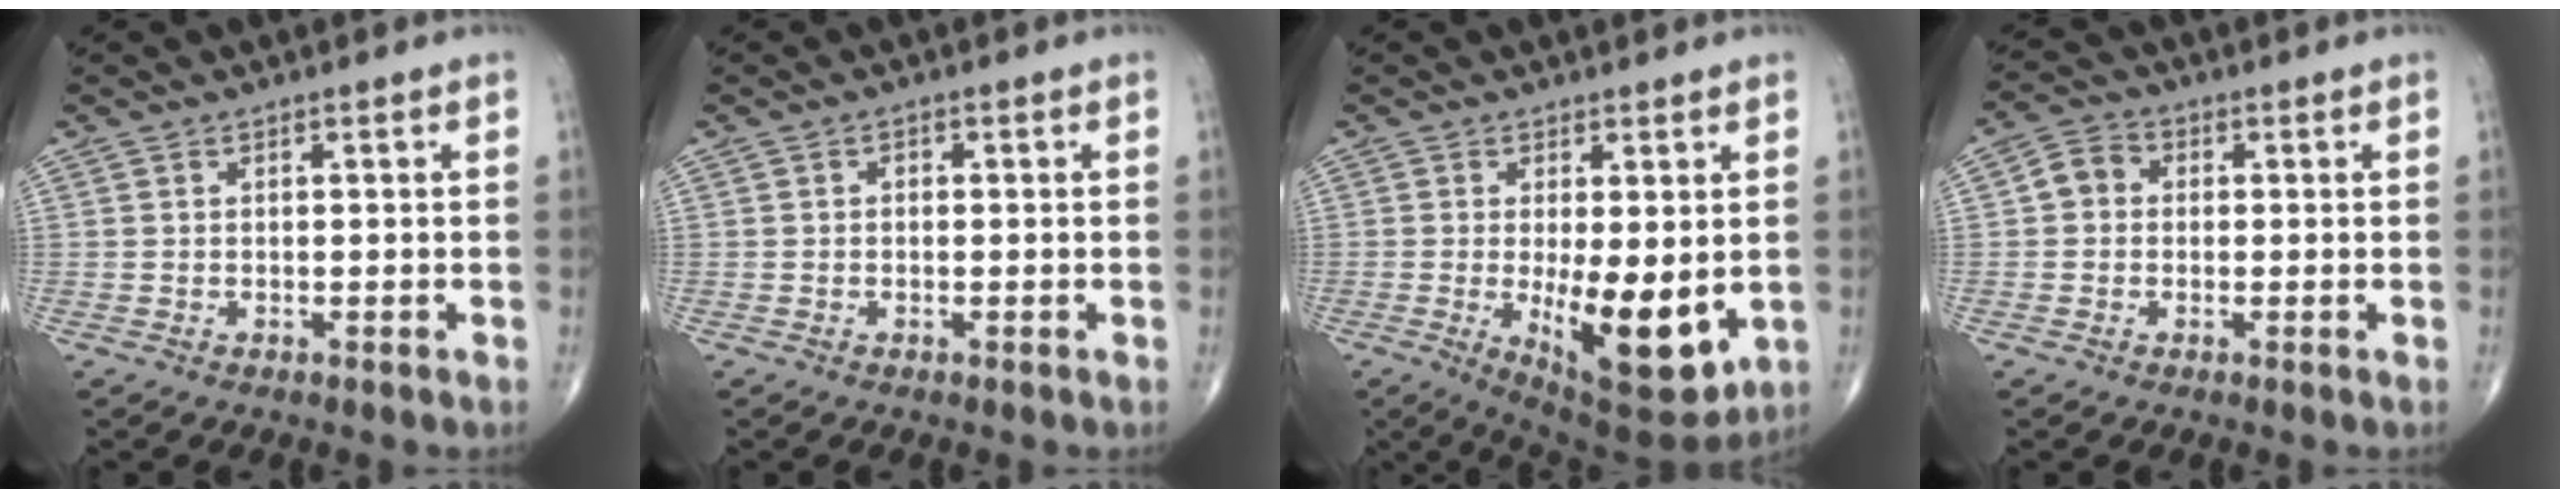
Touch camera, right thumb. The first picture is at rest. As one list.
[{"total": 0.8, "force": [0.0, 0.6, 0.5], "torque": [-0.005, 0.003, -0.002]}, {"total": 13.3, "force": [-2.0, 5.0, 12.2], "torque": [-0.170, -0.030, -0.014]}, {"total": 4.3, "force": [0.0, 3.7, 2.2], "torque": [-0.026, 0.013, -0.010]}]